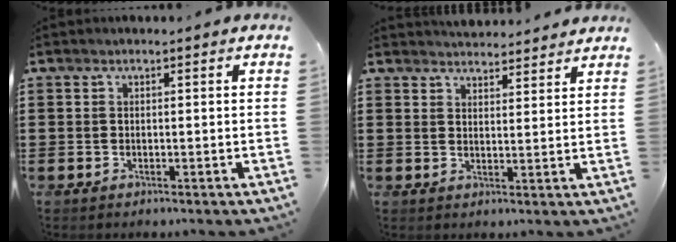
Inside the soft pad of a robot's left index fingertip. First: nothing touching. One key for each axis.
{"total": 3.3, "fx": 3.3, "fy": 0.1, "fz": 0.0, "tx": -0.001, "ty": -0.015, "tz": 0.058}